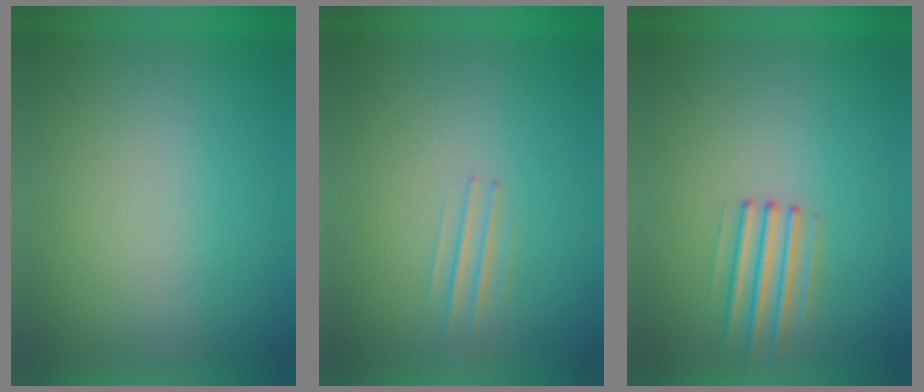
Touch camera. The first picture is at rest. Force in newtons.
{"total": 1.3}
{"total": 2.1}